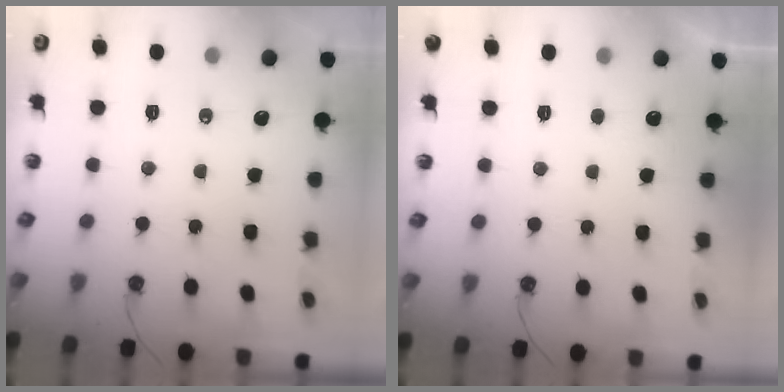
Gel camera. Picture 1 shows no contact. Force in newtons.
{"total": 0.0}